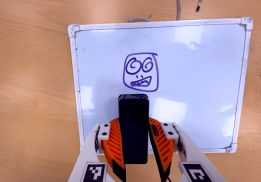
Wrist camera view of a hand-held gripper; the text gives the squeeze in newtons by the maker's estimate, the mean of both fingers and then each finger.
{"total": 8.0, "left": 6.8, "right": 9.2}